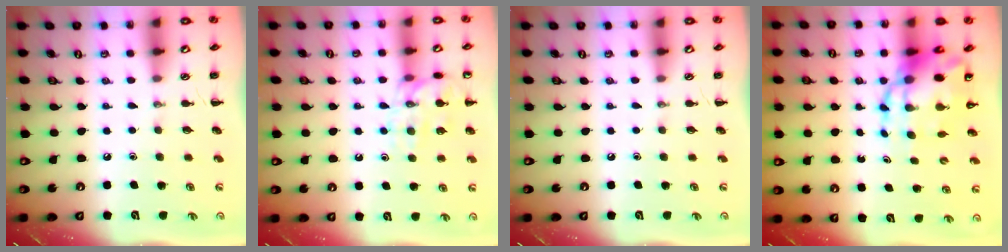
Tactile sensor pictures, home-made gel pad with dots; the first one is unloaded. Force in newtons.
{"total": 13.9, "press": 13.9, "slide": 1.3}
{"total": 0.0}
{"total": 10.5, "press": 10.1, "slide": 2.7}